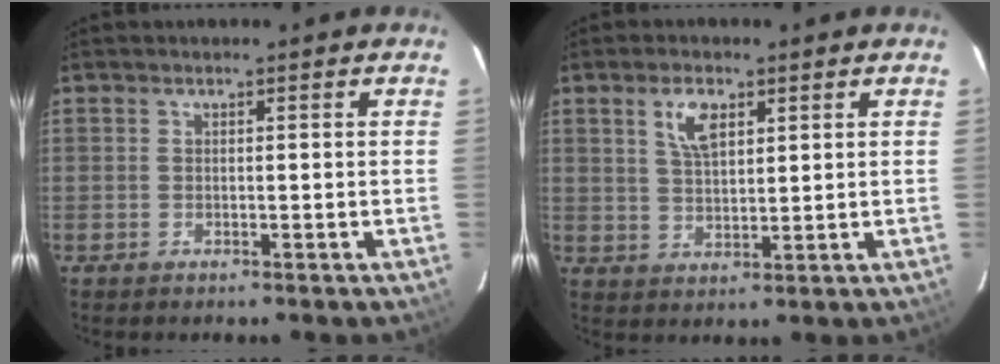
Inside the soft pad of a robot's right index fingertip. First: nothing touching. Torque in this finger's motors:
{"motor_torque": [0.41, 0.10, 0.27, 0.07]}